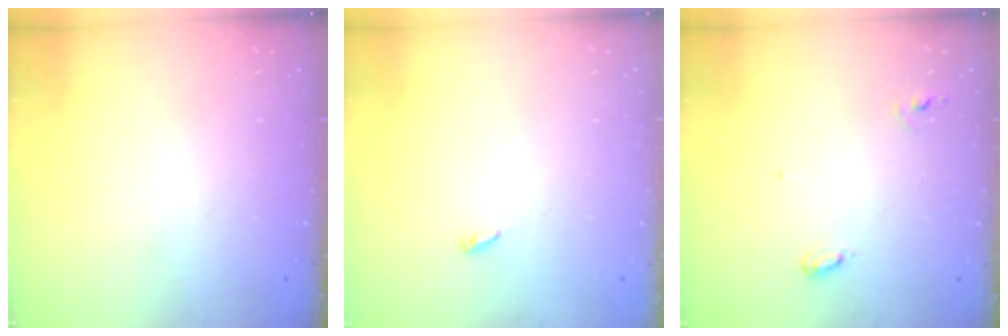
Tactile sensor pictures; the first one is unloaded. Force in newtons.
{"total": 2.5, "press": 2.5, "slide": 0.2}
{"total": 5.0, "press": 5.0, "slide": 0.4}